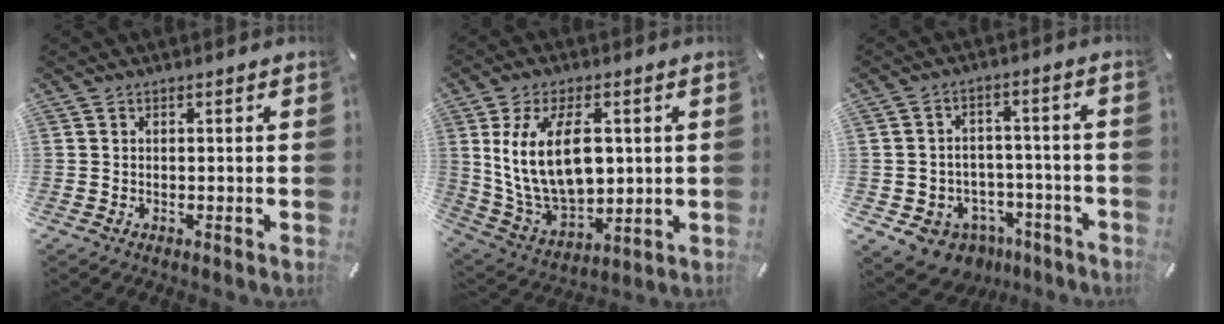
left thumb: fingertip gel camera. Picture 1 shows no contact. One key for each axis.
{"total": 17.1, "fx": 3.1, "fy": 10.5, "fz": 13.1, "tx": -0.260, "ty": -0.003, "tz": 0.053}
{"total": 7.9, "fx": -4.8, "fy": 6.0, "fz": 1.9, "tx": -0.031, "ty": 0.034, "tz": -0.078}